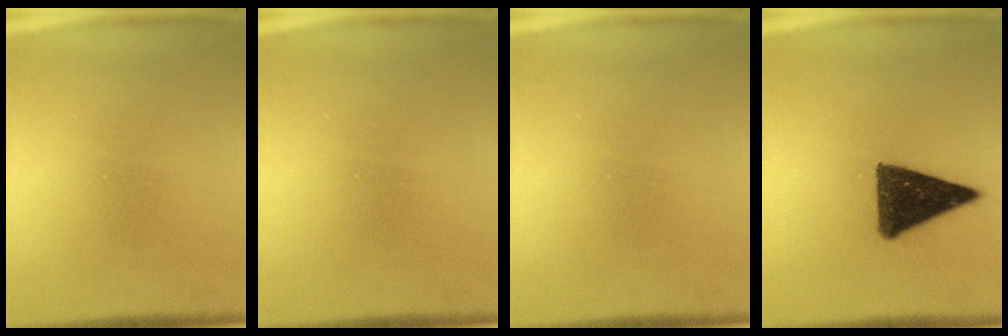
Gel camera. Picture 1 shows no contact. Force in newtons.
{"total": 0.0}
{"total": 0.0}
{"total": 11.5}